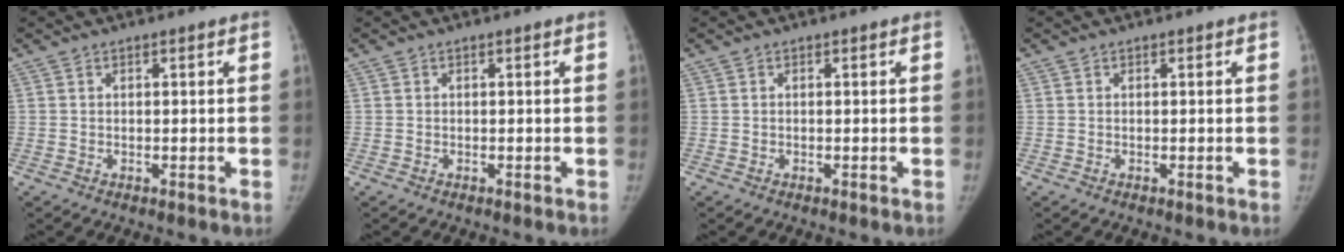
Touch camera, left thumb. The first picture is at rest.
{"total": 0.0}
{"total": 0.0}
{"total": 0.0}